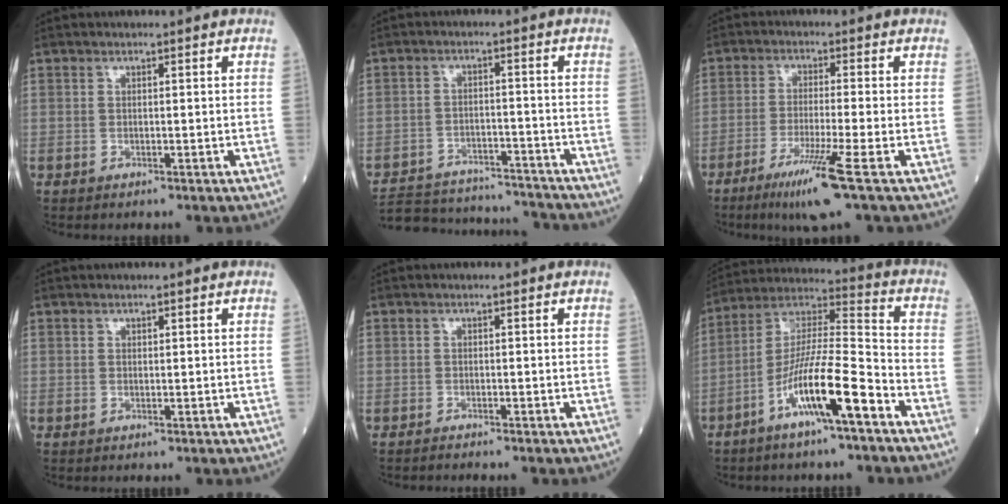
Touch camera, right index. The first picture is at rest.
{"total": 17.4, "force": [-16.5, 3.2, 4.3], "torque": [-0.091, 0.005, -0.235]}
{"total": 8.5, "force": [-4.6, -1.3, 7.1], "torque": [-0.128, -0.028, -0.086]}
{"total": 0.0}
{"total": 0.9, "force": [-0.9, -0.2, 0.1], "torque": [-0.006, -0.001, -0.016]}
{"total": 13.7, "force": [-6.8, 0.9, 11.9], "torque": [-0.229, -0.003, -0.128]}